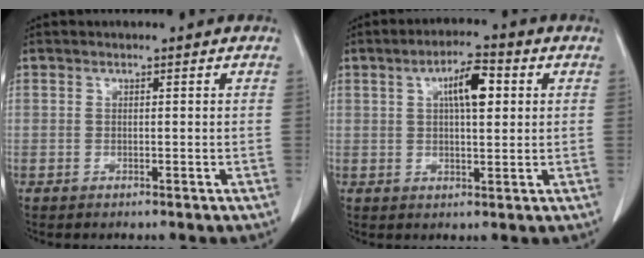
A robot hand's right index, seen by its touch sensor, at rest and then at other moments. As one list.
[{"total": 6.6, "force": [2.0, 1.8, 6.1], "torque": [-0.103, 0.012, 0.032]}]